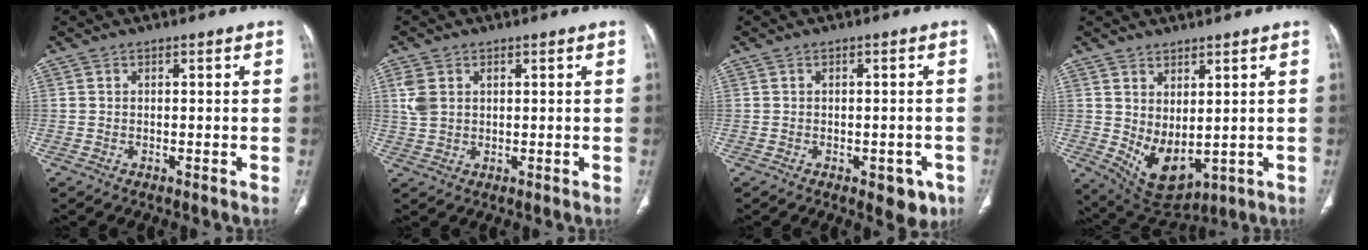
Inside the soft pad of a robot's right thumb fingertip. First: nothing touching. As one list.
[{"total": 4.2, "force": [1.3, 3.0, 2.6], "torque": [-0.060, 0.003, 0.031]}, {"total": 5.0, "force": [-2.4, 2.8, 3.5], "torque": [-0.018, 0.007, -0.024]}, {"total": 8.7, "force": [0.7, 4.8, 7.2], "torque": [-0.115, -0.021, 0.043]}]